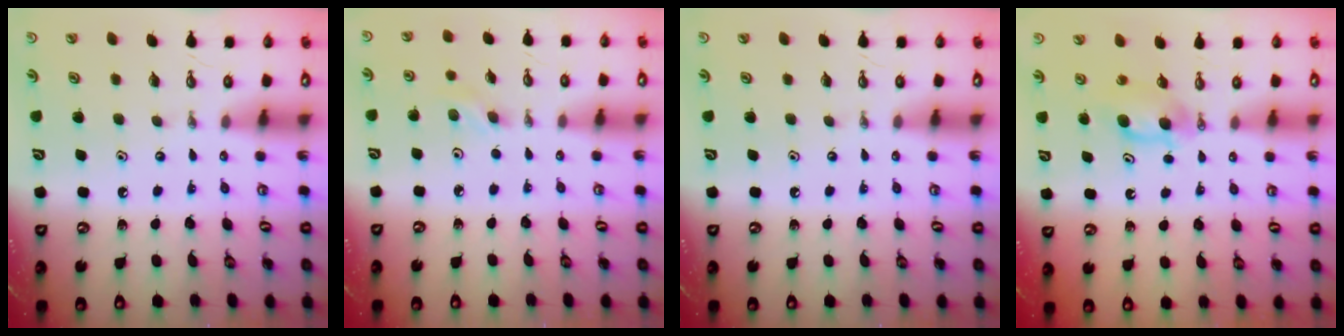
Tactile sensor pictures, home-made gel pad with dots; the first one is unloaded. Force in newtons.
{"total": 2.8, "press": 2.7, "slide": 0.8}
{"total": 0.0}
{"total": 5.2, "press": 5.1, "slide": 0.9}